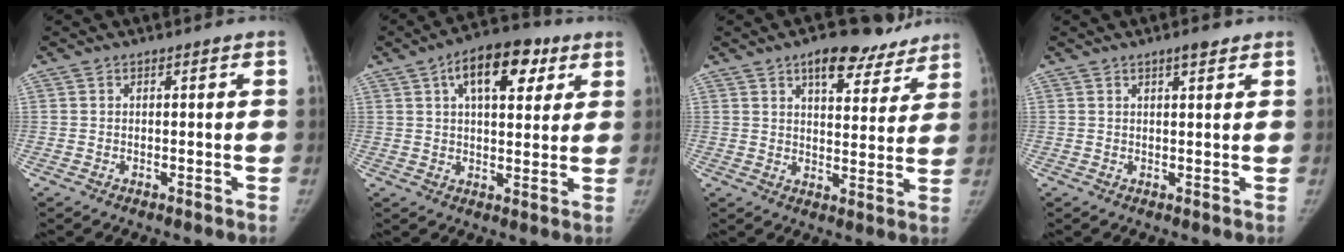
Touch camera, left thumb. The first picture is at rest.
{"total": 13.5, "force": [5.9, 6.8, 10.0], "torque": [-0.117, 0.003, 0.085]}
{"total": 12.4, "force": [8.6, 5.7, 6.8], "torque": [-0.049, -0.035, 0.119]}
{"total": 2.5, "force": [1.8, 0.6, 1.7], "torque": [-0.022, -0.009, 0.026]}